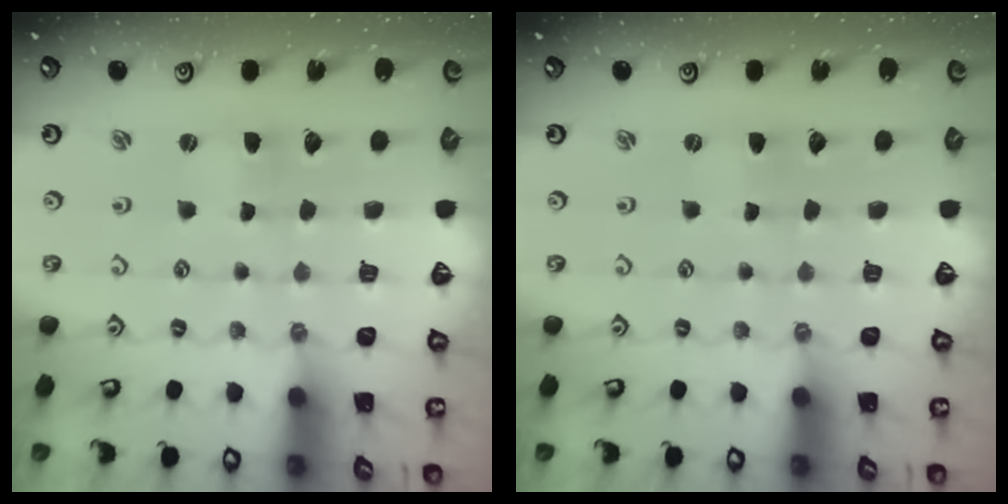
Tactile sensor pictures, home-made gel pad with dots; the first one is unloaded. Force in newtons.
{"total": 0.0}